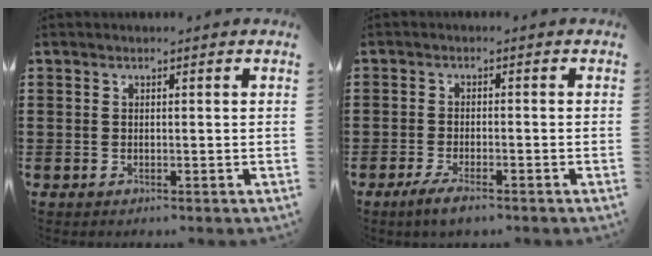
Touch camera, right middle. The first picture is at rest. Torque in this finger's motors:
{"motor_torque": [1.13, -0.69, 0.19, 0.13]}